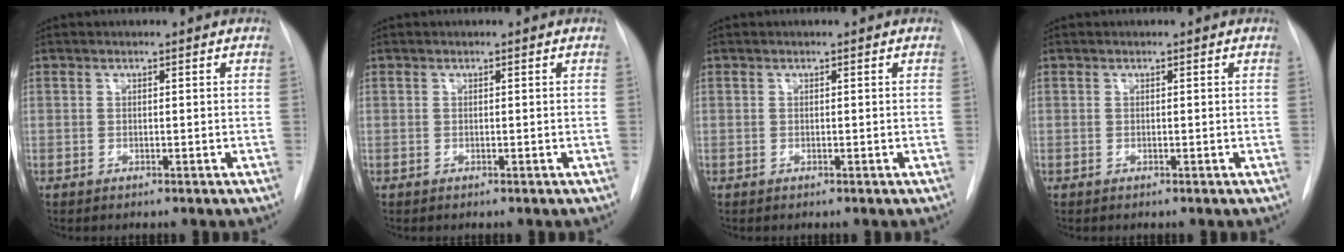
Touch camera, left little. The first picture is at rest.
{"total": 0.0}
{"total": 0.0}
{"total": 0.0}